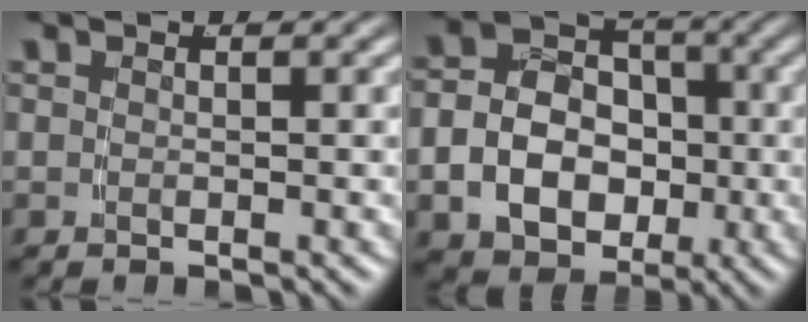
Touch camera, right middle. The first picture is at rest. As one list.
[{"total": 11.3, "force": [-2.3, 9.7, 5.4], "torque": [-0.107, -0.030, -0.043]}]